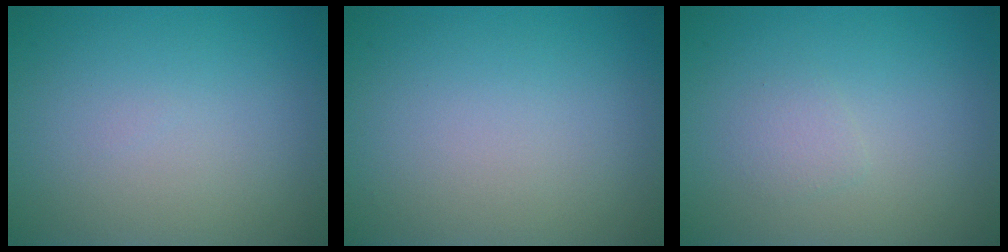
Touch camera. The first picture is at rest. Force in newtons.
{"total": 0.0}
{"total": 1.0, "press": 1.0, "slide": 0.1}